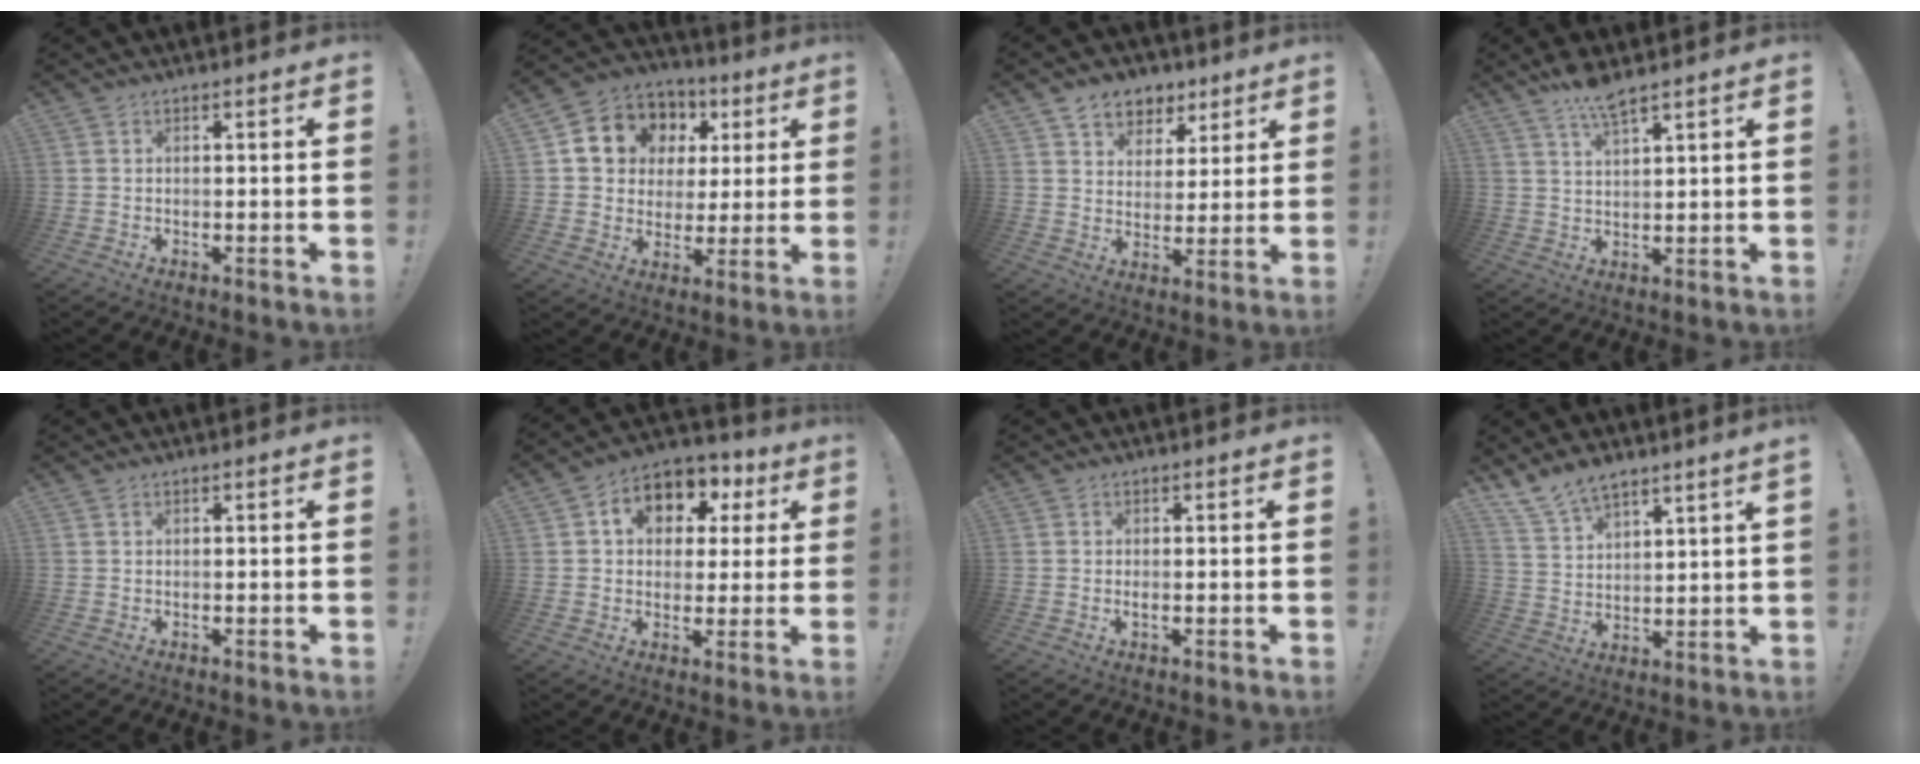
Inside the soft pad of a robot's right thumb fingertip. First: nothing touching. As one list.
[{"total": 11.6, "force": [4.2, 10.0, 4.1], "torque": [-0.061, -0.022, 0.093]}, {"total": 8.7, "force": [5.5, 6.5, 1.9], "torque": [-0.027, -0.035, 0.110]}, {"total": 6.4, "force": [5.2, 0.9, 3.7], "torque": [-0.068, -0.027, 0.090]}, {"total": 0.0}, {"total": 11.0, "force": [3.6, 8.5, 6.0], "torque": [-0.085, -0.011, 0.070]}, {"total": 0.8, "force": [0.0, 0.1, 0.8], "torque": [-0.011, -0.003, -0.002]}, {"total": 8.1, "force": [7.5, 1.6, 2.5], "torque": [-0.064, -0.046, 0.145]}]